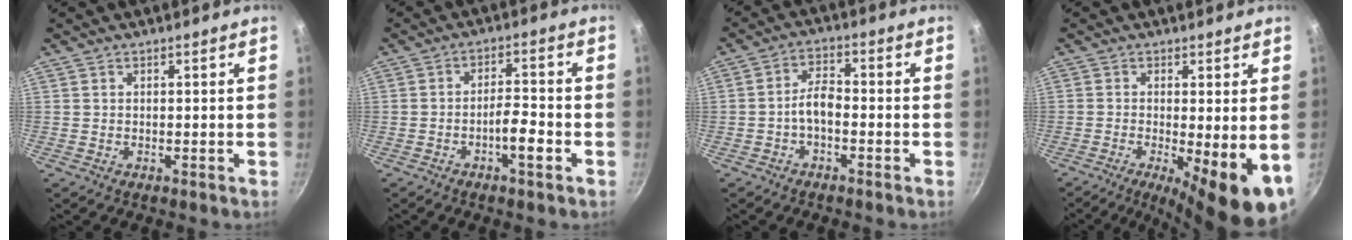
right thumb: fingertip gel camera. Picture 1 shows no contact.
{"total": 5.1, "force": [-2.4, 1.3, 4.3], "torque": [-0.068, 0.023, -0.042]}
{"total": 4.5, "force": [-1.8, 2.2, 3.5], "torque": [-0.060, 0.030, -0.037]}
{"total": 11.9, "force": [-3.3, 2.8, 11.1], "torque": [-0.153, -0.011, -0.045]}